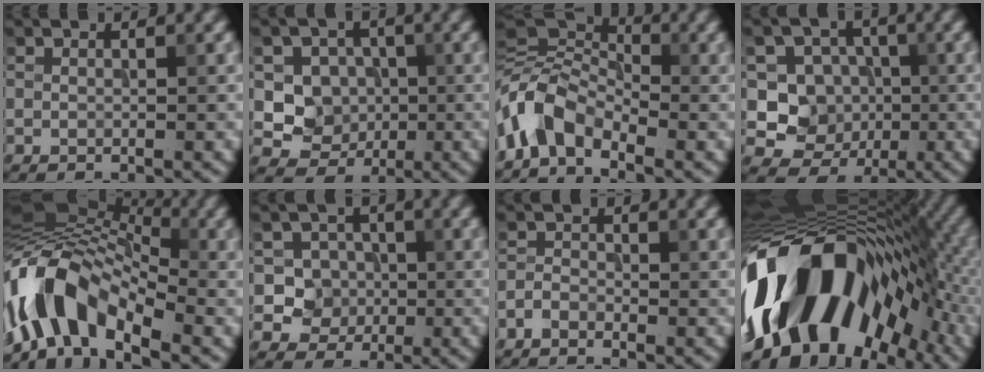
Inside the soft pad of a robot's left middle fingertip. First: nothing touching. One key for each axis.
{"total": 5.4, "fx": 0.0, "fy": 5.0, "fz": 2.0, "tx": -0.009, "ty": -0.004, "tz": -0.019}
{"total": 5.8, "fx": -2.6, "fy": 3.3, "fz": 4.0, "tx": -0.086, "ty": 0.013, "tz": -0.071}
{"total": 6.9, "fx": -0.7, "fy": 6.4, "fz": 2.4, "tx": -0.017, "ty": -0.004, "tz": -0.037}
{"total": 9.5, "fx": -4.4, "fy": 5.0, "fz": 6.8, "tx": -0.120, "ty": 0.023, "tz": -0.100}
{"total": 3.9, "fx": -0.4, "fy": 3.7, "fz": 1.2, "tx": -0.003, "ty": -0.002, "tz": -0.026}
{"total": 1.4, "fx": -1.2, "fy": 0.5, "fz": 0.3, "tx": -0.005, "ty": 0.005, "tz": -0.031}
{"total": 18.5, "fx": -5.2, "fy": 11.1, "fz": 13.9, "tx": -0.237, "ty": 0.008, "tz": -0.103}